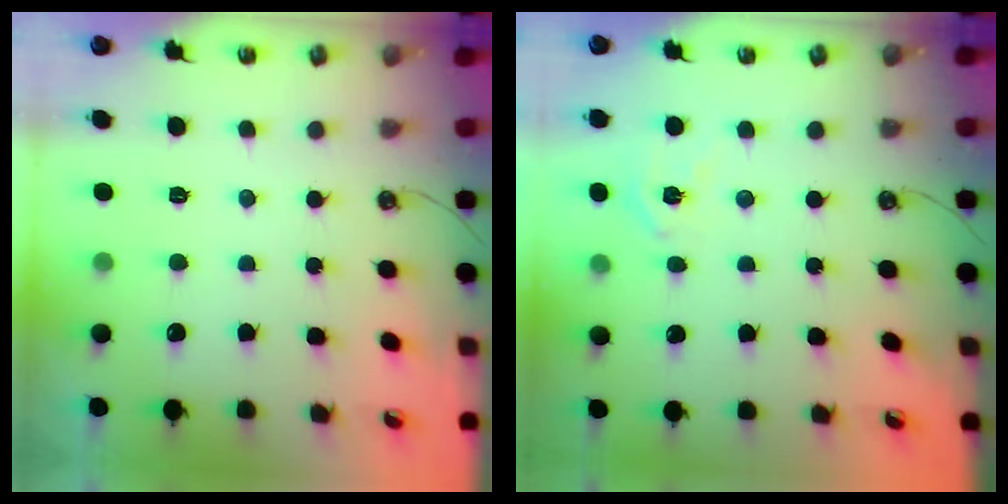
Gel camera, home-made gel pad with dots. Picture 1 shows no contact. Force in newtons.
{"total": 7.2, "press": 7.1, "slide": 0.9}